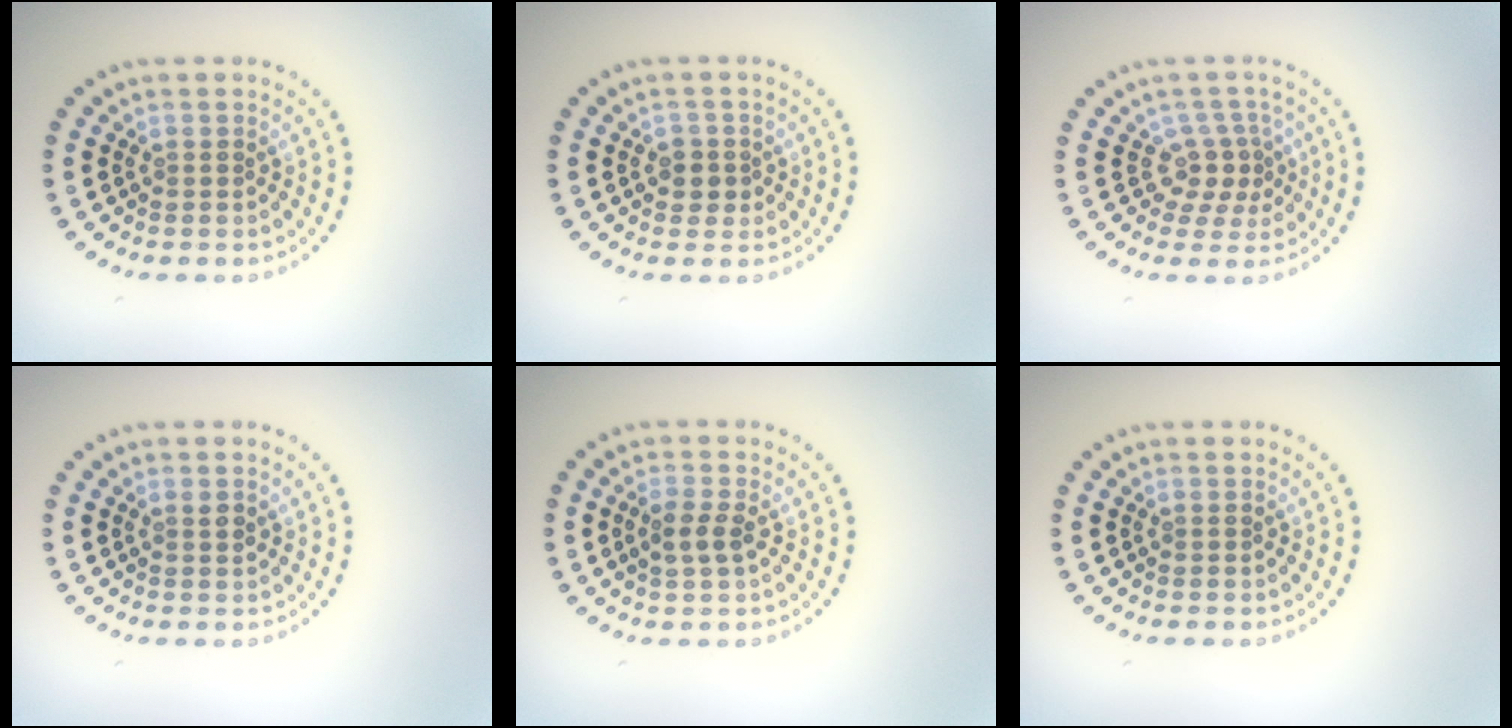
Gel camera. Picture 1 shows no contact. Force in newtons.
{"total": 1.7, "press": 1.6, "slide": 0.6}
{"total": 2.6, "press": 1.9, "slide": 1.8}
{"total": 0.8, "press": 0.7, "slide": 0.2}
{"total": 1.8, "press": 1.8, "slide": 0.3}
{"total": 0.0}